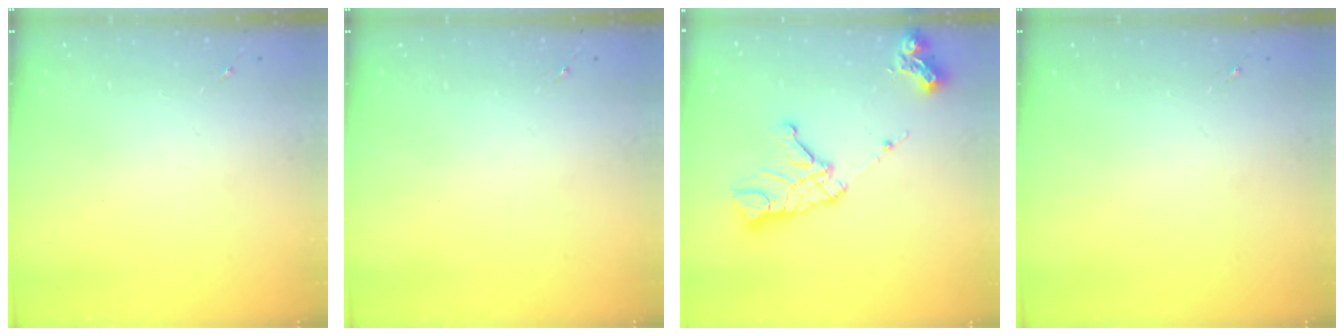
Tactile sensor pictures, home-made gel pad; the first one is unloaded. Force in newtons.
{"total": 0.0}
{"total": 14.9, "press": 14.8, "slide": 1.6}
{"total": 0.0}